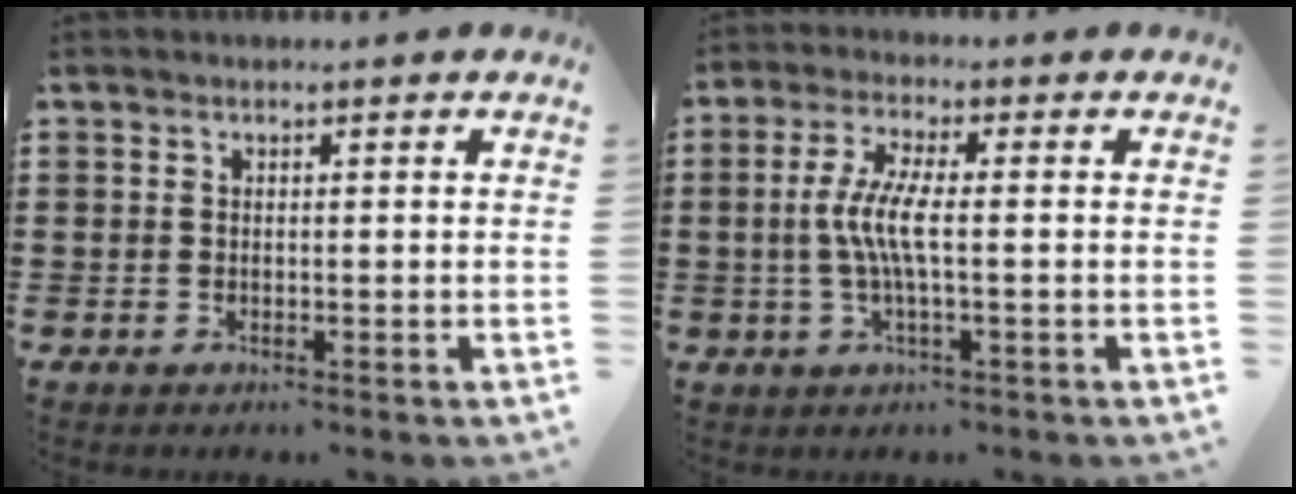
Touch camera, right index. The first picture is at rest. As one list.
[{"total": 5.9, "force": [-0.7, 1.0, 5.8], "torque": [-0.133, -0.011, -0.024]}]